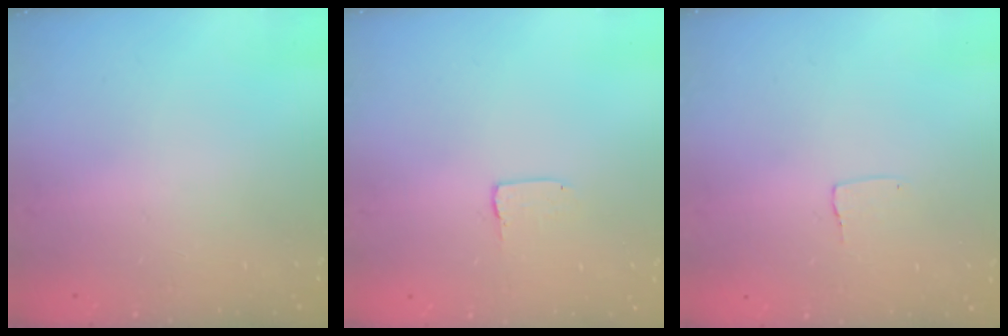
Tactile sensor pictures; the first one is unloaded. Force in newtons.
{"total": 2.0, "press": 2.0, "slide": 0.1}
{"total": 3.8, "press": 3.8, "slide": 0.1}